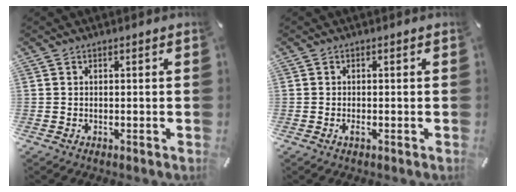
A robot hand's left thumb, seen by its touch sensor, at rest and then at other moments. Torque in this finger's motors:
{"motor_torque": [-0.01, 0.01, 0.00, 0.00, 0.00]}